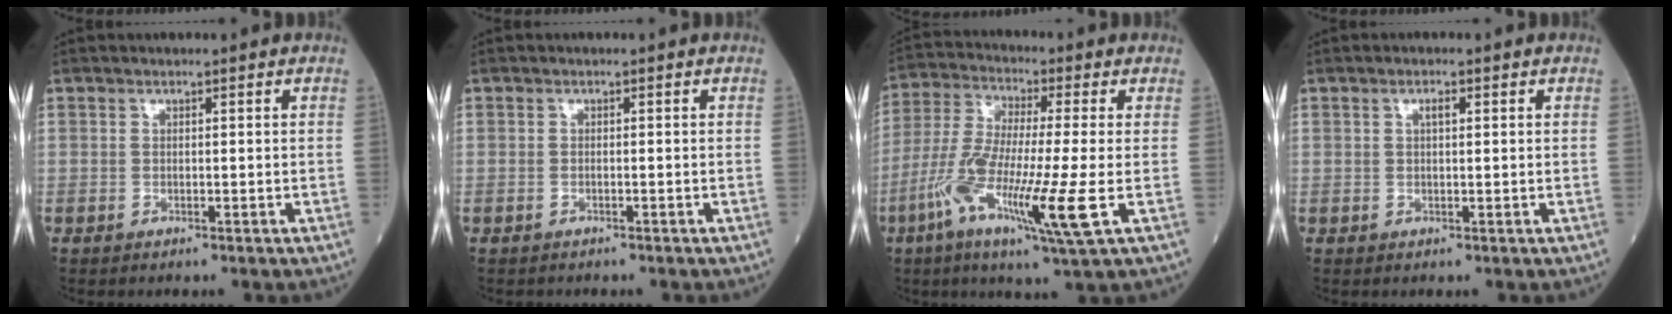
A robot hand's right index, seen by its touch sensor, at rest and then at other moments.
{"total": 0.8, "force": [-0.6, 0.5, -0.1], "torque": [-0.005, 0.003, -0.012]}
{"total": 14.3, "force": [-4.5, 0.2, 13.6], "torque": [-0.277, -0.025, -0.090]}
{"total": 1.4, "force": [0.5, 0.3, 1.2], "torque": [-0.026, 0.000, 0.009]}